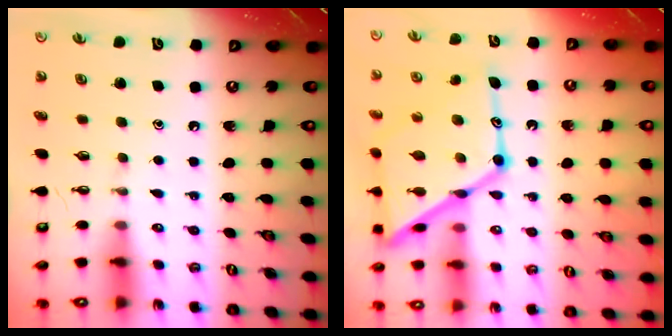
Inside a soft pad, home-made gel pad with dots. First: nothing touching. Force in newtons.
{"total": 23.3, "press": 23.2, "slide": 2.1}